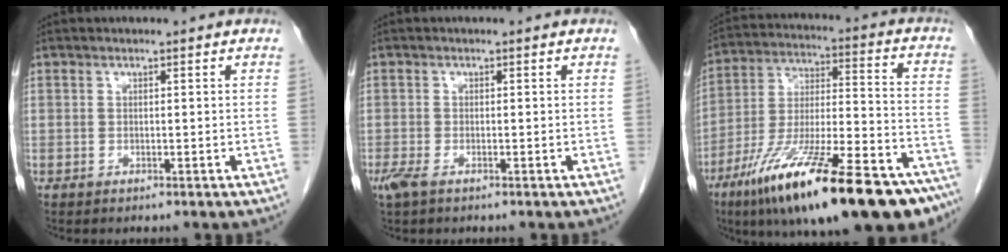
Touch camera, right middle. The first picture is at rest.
{"total": 2.2, "force": [-1.3, 0.8, 1.6], "torque": [-0.042, -0.006, -0.025]}
{"total": 30.4, "force": [-20.5, 5.3, 21.8], "torque": [-0.294, -0.009, -0.327]}